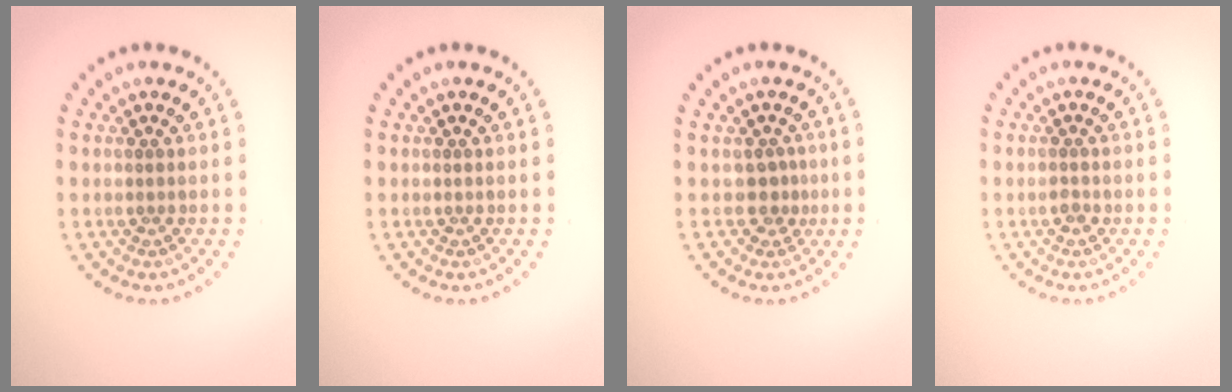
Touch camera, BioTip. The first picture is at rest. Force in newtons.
{"total": 0.0}
{"total": 1.7, "press": 1.3, "slide": 1.1}
{"total": 0.9, "press": 0.9, "slide": 0.0}